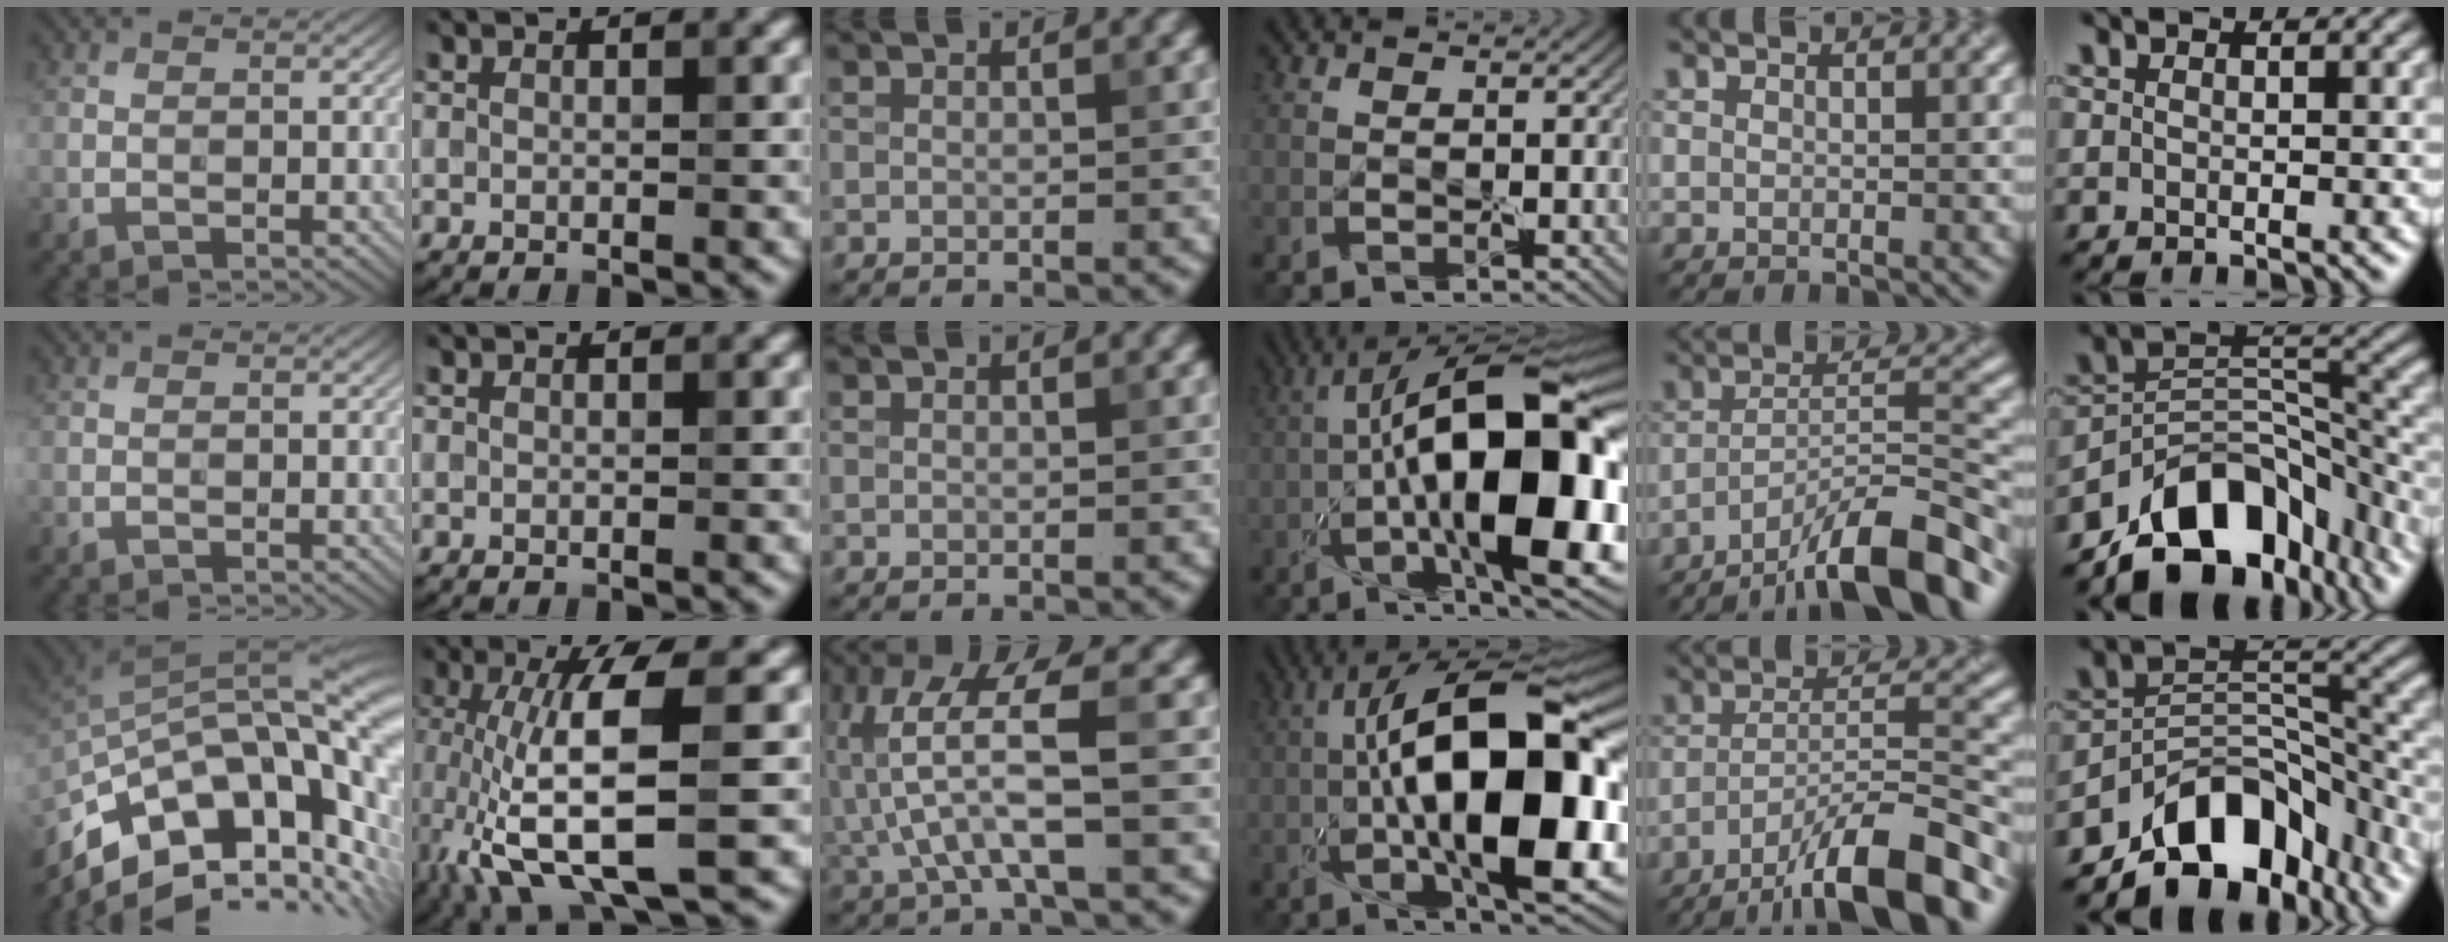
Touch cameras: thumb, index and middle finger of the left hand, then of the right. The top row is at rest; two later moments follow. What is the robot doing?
{"motion": "wrap", "object": "adhesive wrap"}